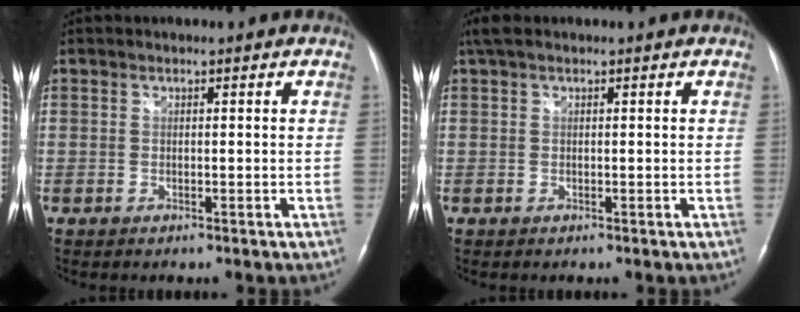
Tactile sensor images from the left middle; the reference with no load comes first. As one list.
[{"total": 2.5, "force": [1.7, 0.8, 1.7], "torque": [-0.037, 0.033, 0.034]}]